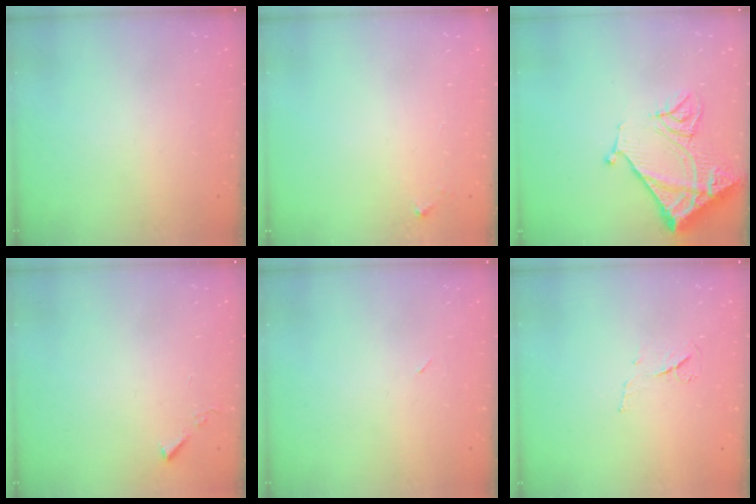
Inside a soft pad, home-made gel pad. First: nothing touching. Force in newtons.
{"total": 2.8, "press": 2.8, "slide": 0.2}
{"total": 14.3, "press": 14.2, "slide": 1.8}
{"total": 3.2, "press": 3.2, "slide": 0.5}
{"total": 2.3, "press": 1.9, "slide": 1.2}
{"total": 4.7, "press": 4.6, "slide": 0.8}